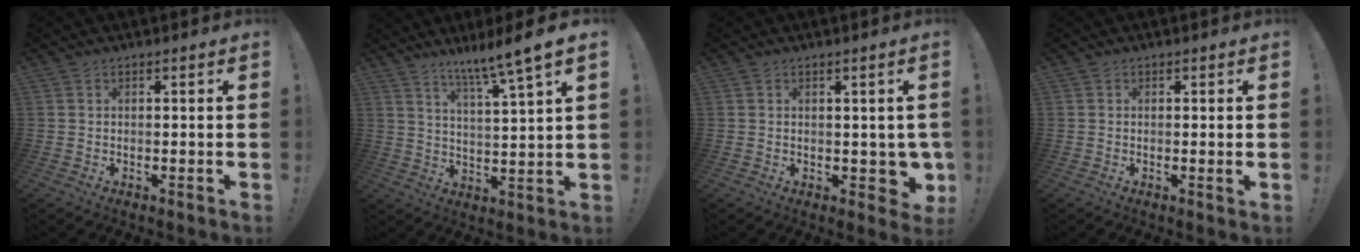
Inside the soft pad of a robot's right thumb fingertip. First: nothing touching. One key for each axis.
{"total": 9.6, "fx": 7.2, "fy": -1.2, "fz": 6.3, "tx": -0.107, "ty": -0.055, "tz": 0.111}
{"total": 5.1, "fx": -0.2, "fy": 3.7, "fz": 3.5, "tx": -0.029, "ty": 0.004, "tz": 0.005}
{"total": 1.4, "fx": 0.2, "fy": -0.2, "fz": 1.4, "tx": -0.014, "ty": -0.005, "tz": 0.001}